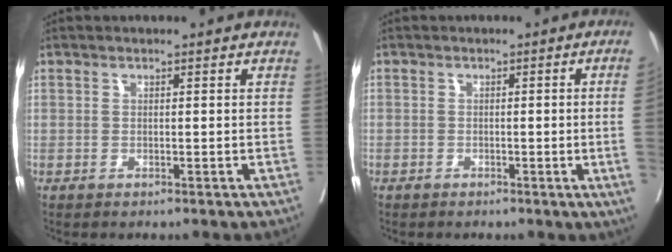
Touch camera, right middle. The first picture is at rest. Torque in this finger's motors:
{"motor_torque": [0.67, -0.58, -0.61, -0.21]}